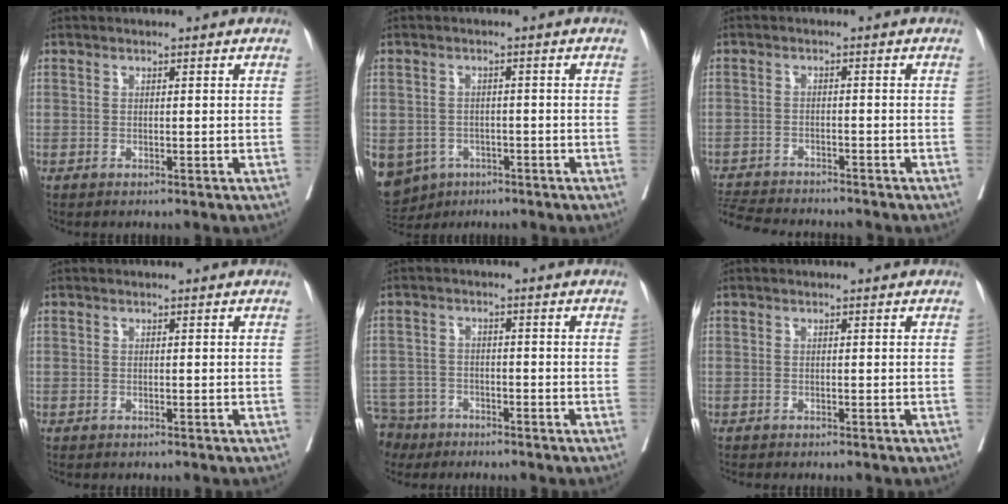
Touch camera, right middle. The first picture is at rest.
{"total": 12.5, "force": [-6.5, 9.8, 4.0], "torque": [-0.123, -0.006, -0.085]}
{"total": 9.9, "force": [-9.4, 1.2, 3.1], "torque": [-0.051, -0.008, -0.146]}
{"total": 1.0, "force": [-0.9, 0.1, 0.4], "torque": [-0.005, -0.001, -0.015]}
{"total": 8.5, "force": [-6.9, 4.9, 1.2], "torque": [-0.040, -0.004, -0.124]}
{"total": 1.6, "force": [-1.5, -0.1, 0.5], "torque": [-0.007, -0.002, -0.025]}